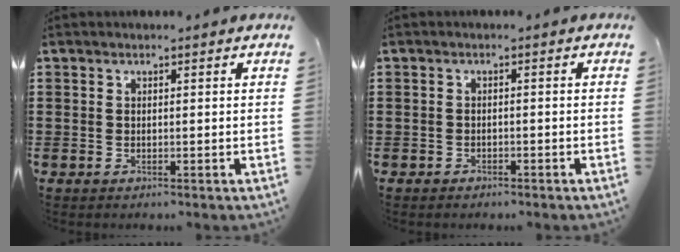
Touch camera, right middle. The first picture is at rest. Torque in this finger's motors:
{"motor_torque": [-0.26, 0.02, -0.02, -0.01]}